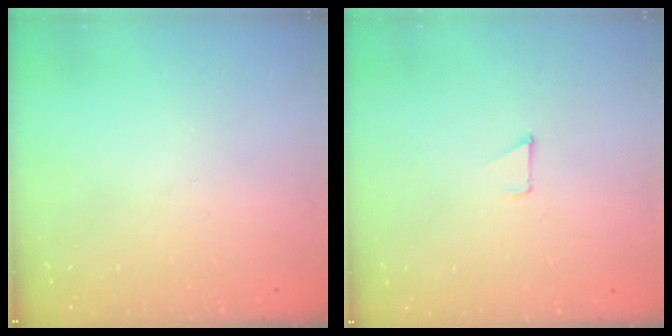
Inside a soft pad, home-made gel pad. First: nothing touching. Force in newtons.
{"total": 2.9, "press": 2.8, "slide": 0.3}